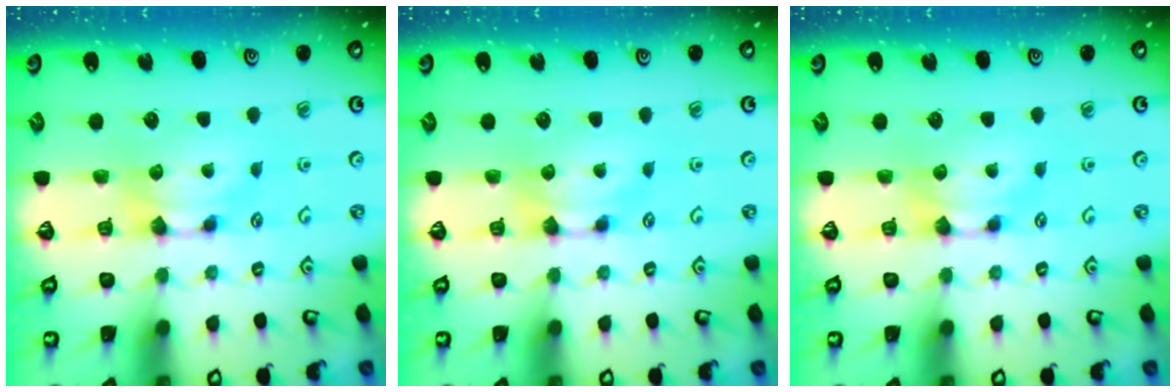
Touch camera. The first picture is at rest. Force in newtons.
{"total": 0.0}
{"total": 0.0}